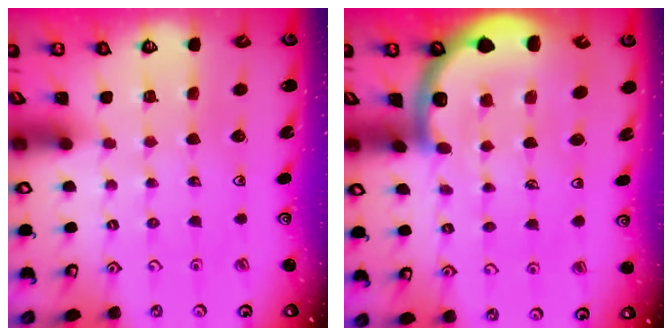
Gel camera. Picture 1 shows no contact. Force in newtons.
{"total": 7.8, "press": 7.6, "slide": 1.8}